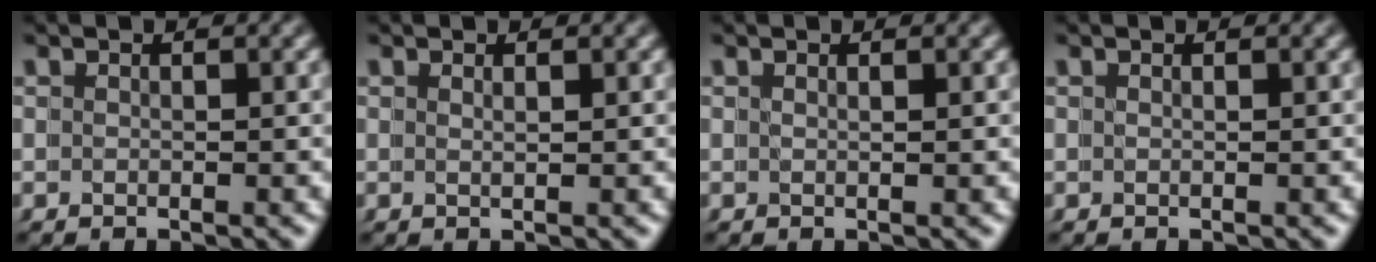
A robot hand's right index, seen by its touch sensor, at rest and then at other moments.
{"total": 1.6, "force": [-0.1, -1.6, -0.4], "torque": [0.006, -0.011, 0.010]}
{"total": 1.8, "force": [-0.1, -1.6, -1.0], "torque": [0.009, -0.006, 0.006]}
{"total": 1.1, "force": [0.2, -0.6, -0.9], "torque": [0.009, -0.001, 0.005]}